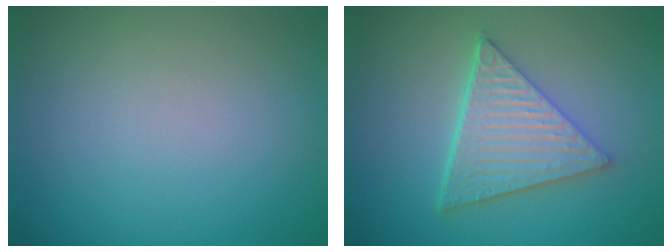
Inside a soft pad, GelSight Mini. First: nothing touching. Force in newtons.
{"total": 6.1, "press": 4.6, "slide": 4.0}